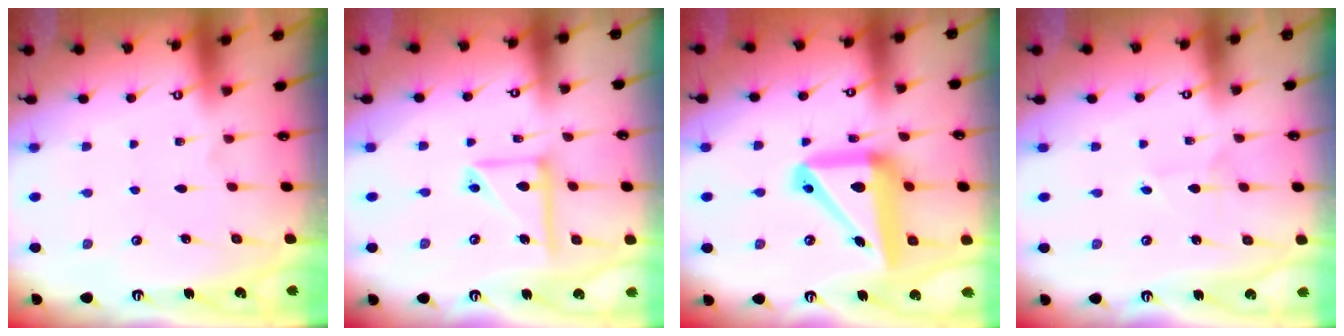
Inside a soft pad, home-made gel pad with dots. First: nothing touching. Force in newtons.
{"total": 12.5, "press": 12.5, "slide": 1.2}
{"total": 18.4, "press": 18.2, "slide": 2.6}
{"total": 1.8, "press": 1.8, "slide": 0.2}